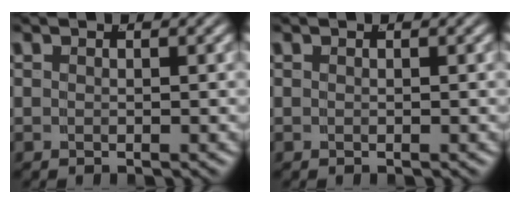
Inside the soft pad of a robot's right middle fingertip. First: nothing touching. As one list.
[{"total": 0.0}]